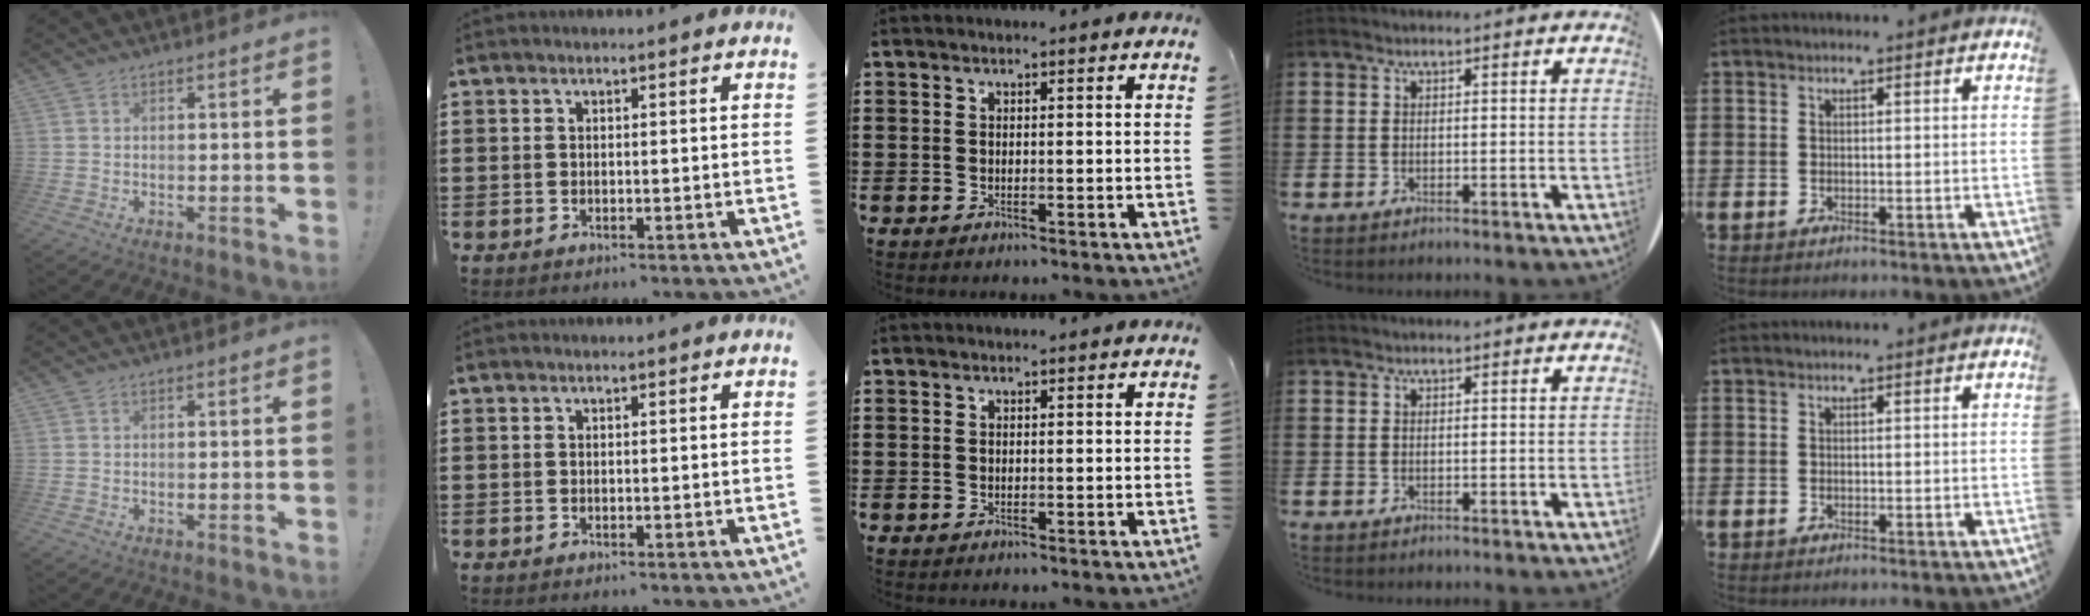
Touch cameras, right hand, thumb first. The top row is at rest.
{}